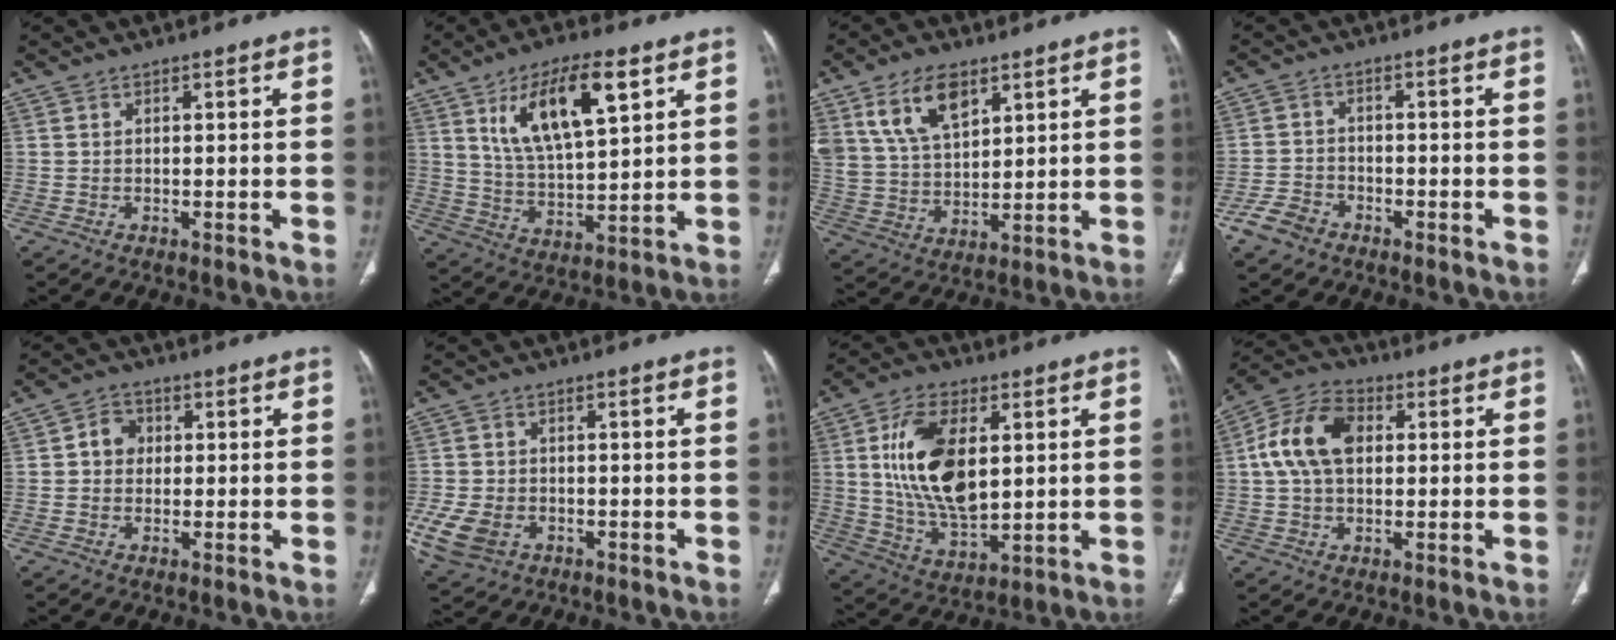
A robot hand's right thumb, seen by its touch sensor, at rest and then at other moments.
{"total": 15.2, "force": [6.9, 5.6, 12.4], "torque": [-0.199, -0.023, 0.132]}
{"total": 12.7, "force": [7.1, 6.9, 8.0], "torque": [-0.135, -0.024, 0.148]}
{"total": 4.9, "force": [-3.2, 3.2, 1.9], "torque": [-0.035, 0.019, -0.059]}
{"total": 4.2, "force": [0.4, 3.7, 2.0], "torque": [-0.013, 0.010, 0.000]}
{"total": 8.8, "force": [-3.2, 6.4, 5.2], "torque": [-0.116, 0.005, -0.051]}
{"total": 16.8, "force": [3.4, 9.0, 13.8], "torque": [-0.245, -0.016, 0.071]}
{"total": 12.1, "force": [1.9, 8.0, 8.9], "torque": [-0.164, 0.024, 0.027]}